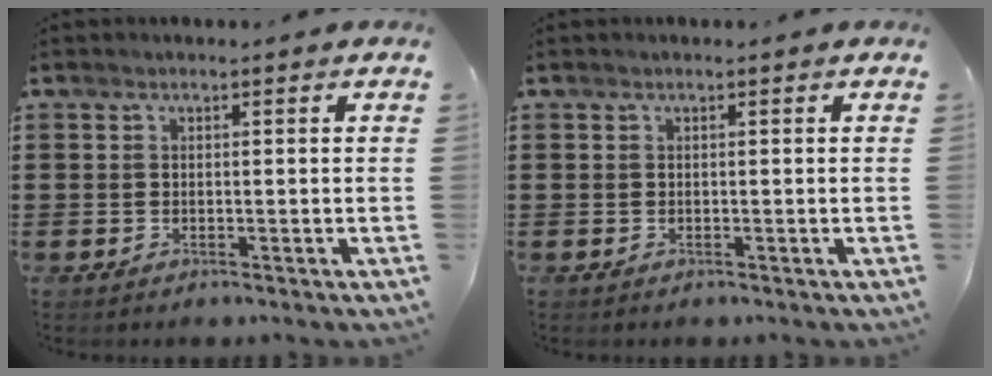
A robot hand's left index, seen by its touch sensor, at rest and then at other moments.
{"total": 0.0}